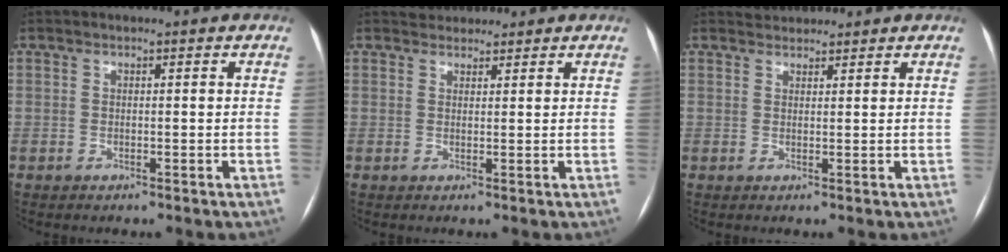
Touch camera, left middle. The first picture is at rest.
{"total": 2.4, "force": [2.2, 0.9, -0.1], "torque": [0.003, 0.016, 0.035]}
{"total": 2.1, "force": [2.0, 0.5, -0.3], "torque": [0.001, 0.017, 0.034]}